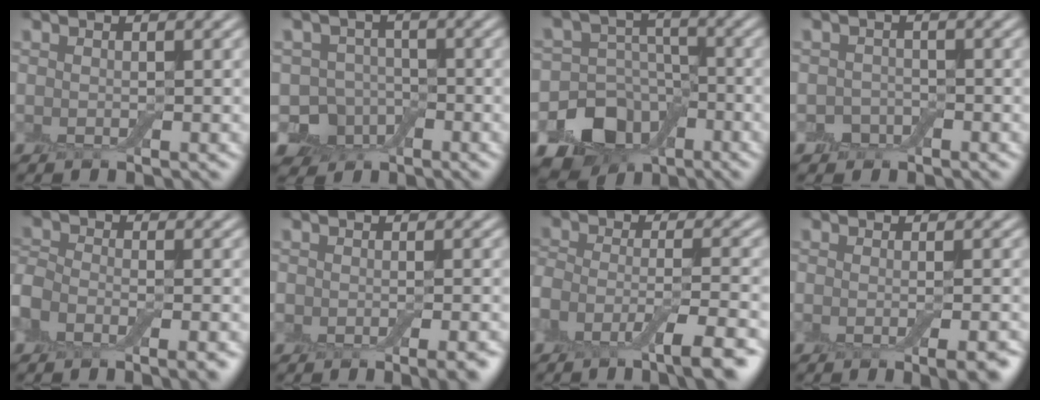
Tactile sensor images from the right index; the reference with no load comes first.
{"total": 4.9, "force": [-2.2, 4.1, 1.5], "torque": [-0.009, 0.007, -0.048]}
{"total": 10.4, "force": [-6.0, 7.9, 3.1], "torque": [-0.034, -0.013, -0.108]}
{"total": 1.5, "force": [-0.9, 1.2, 0.3], "torque": [0.002, 0.003, -0.020]}
{"total": 5.6, "force": [-3.4, 2.9, 3.3], "torque": [-0.050, 0.001, -0.069]}
{"total": 4.4, "force": [-2.9, 1.8, 2.7], "torque": [-0.026, -0.001, -0.026]}
{"total": 6.9, "force": [-4.4, 1.7, 5.0], "torque": [-0.082, -0.001, -0.085]}
{"total": 4.4, "force": [-1.6, 1.6, 3.7], "torque": [-0.029, 0.002, -0.019]}